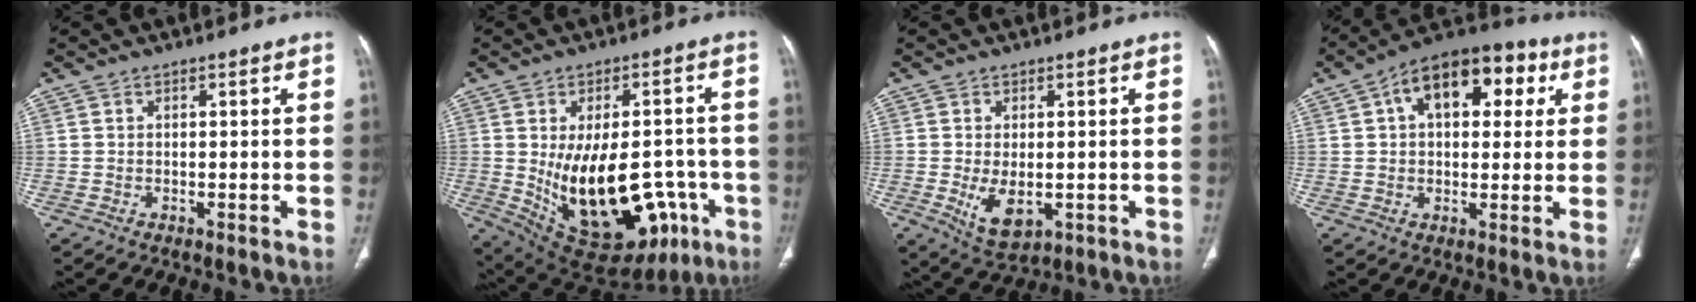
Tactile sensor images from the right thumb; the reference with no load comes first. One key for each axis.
{"total": 23.6, "fx": -5.7, "fy": 13.0, "fz": 18.9, "tx": -0.283, "ty": 0.005, "tz": -0.047}
{"total": 6.4, "fx": -1.2, "fy": 3.5, "fz": 5.2, "tx": -0.089, "ty": -0.015, "tz": -0.008}
{"total": 16.3, "fx": 5.2, "fy": 9.5, "fz": 12.1, "tx": -0.139, "ty": 0.023, "tz": 0.070}